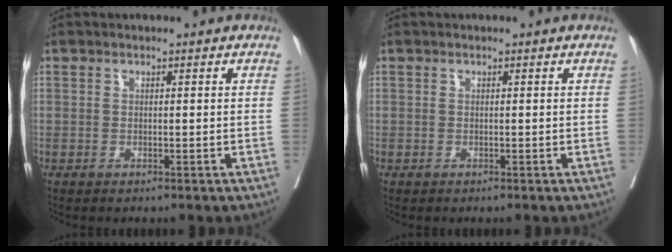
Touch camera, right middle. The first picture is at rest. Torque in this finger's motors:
{"motor_torque": [0.33, -0.35, 0.09, 0.01]}